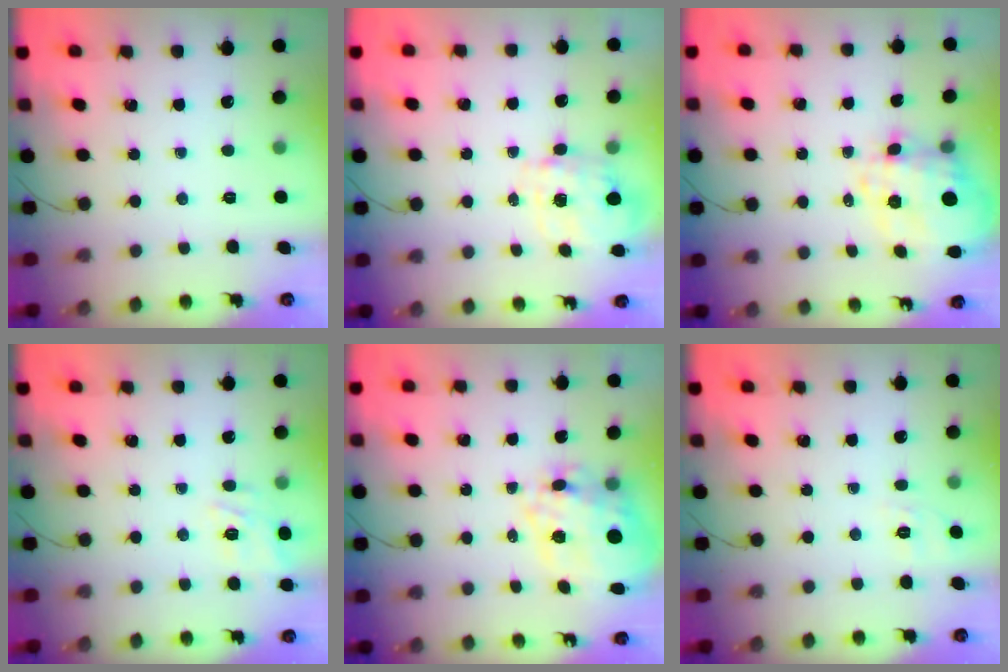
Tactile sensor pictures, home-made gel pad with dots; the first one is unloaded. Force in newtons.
{"total": 3.6, "press": 3.5, "slide": 0.7}
{"total": 6.1, "press": 5.6, "slide": 2.4}
{"total": 6.5, "press": 6.3, "slide": 1.4}
{"total": 15.8, "press": 15.4, "slide": 3.3}
{"total": 1.9, "press": 0.2, "slide": 1.9}